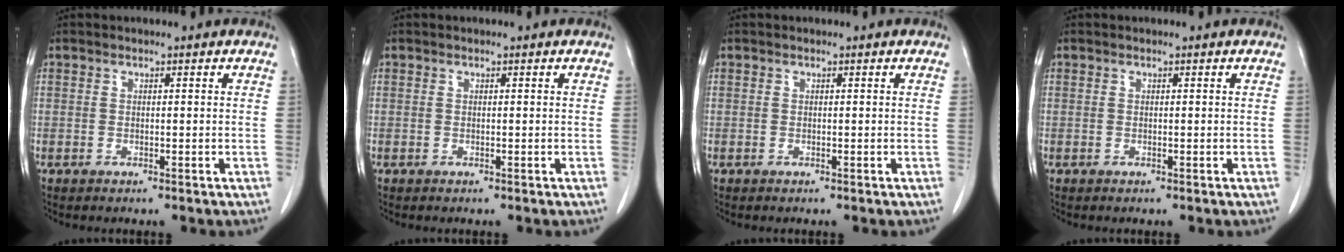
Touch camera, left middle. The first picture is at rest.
{"total": 0.0}
{"total": 0.0}
{"total": 0.0}